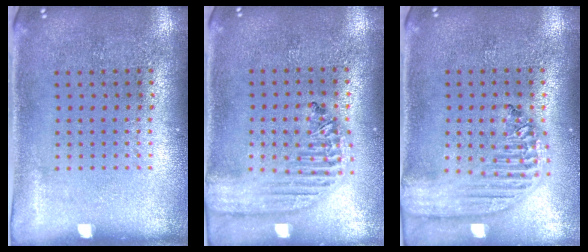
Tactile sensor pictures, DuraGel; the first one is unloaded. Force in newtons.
{"total": 2.0, "press": 1.8, "slide": 0.9}
{"total": 2.3, "press": 2.0, "slide": 1.2}